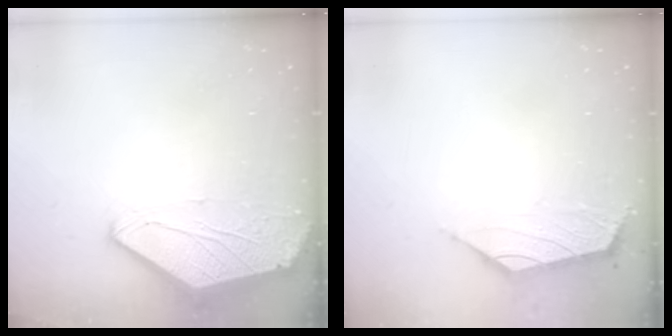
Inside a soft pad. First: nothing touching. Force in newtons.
{"total": 1.7, "press": 1.6, "slide": 0.7}